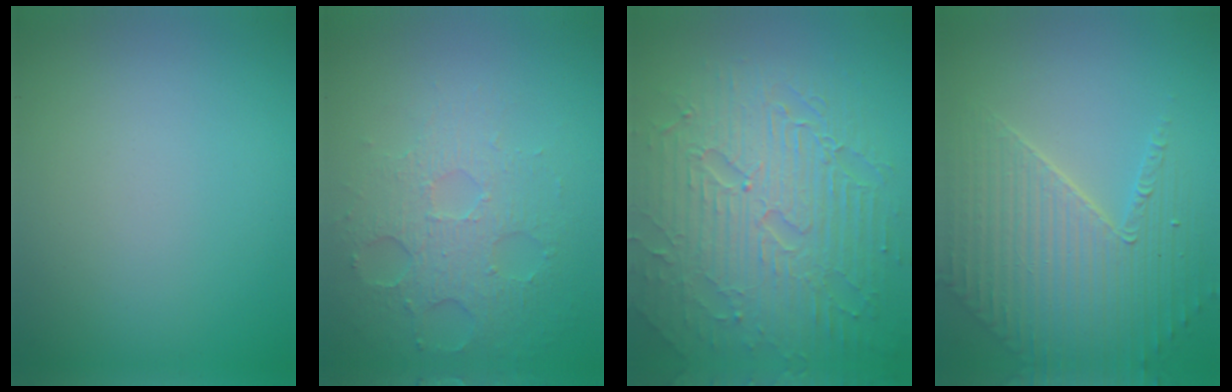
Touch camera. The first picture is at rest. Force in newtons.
{"total": 3.7, "press": 3.3, "slide": 1.7}
{"total": 10.1, "press": 6.6, "slide": 7.6}
{"total": 4.5, "press": 4.3, "slide": 1.3}